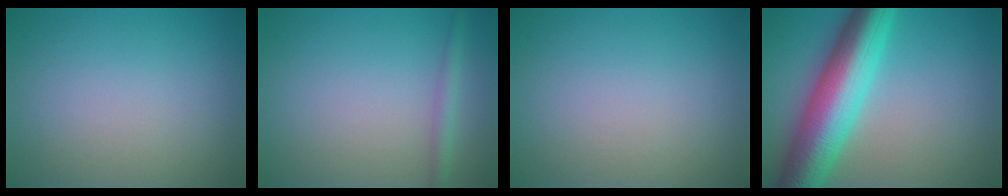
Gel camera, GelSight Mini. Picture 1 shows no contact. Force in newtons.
{"total": 1.6, "press": 1.6, "slide": 0.0}
{"total": 0.0}
{"total": 10.5, "press": 10.5, "slide": 0.1}